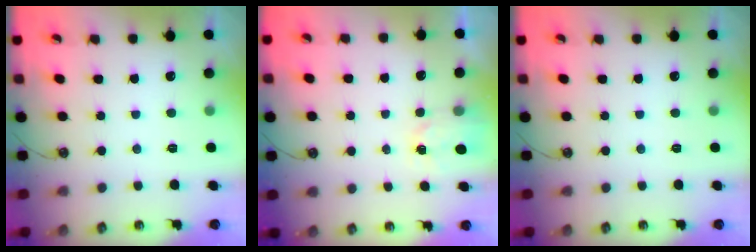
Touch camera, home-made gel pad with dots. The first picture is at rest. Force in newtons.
{"total": 2.2, "press": 2.2, "slide": 0.2}
{"total": 0.0}